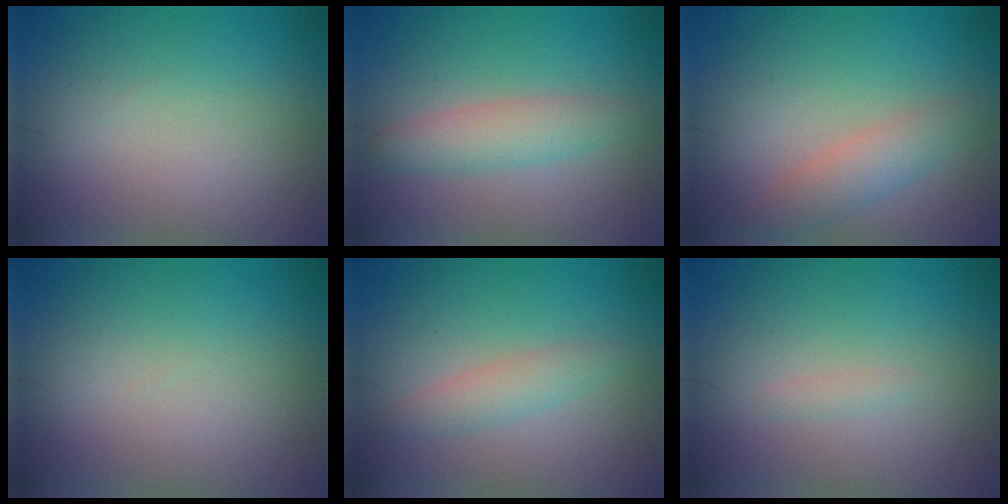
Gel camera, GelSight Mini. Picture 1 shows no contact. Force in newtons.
{"total": 3.0, "press": 3.0, "slide": 0.1}
{"total": 2.6, "press": 2.6, "slide": 0.1}
{"total": 0.0}
{"total": 2.0, "press": 2.0, "slide": 0.0}
{"total": 0.7, "press": 0.7, "slide": 0.0}